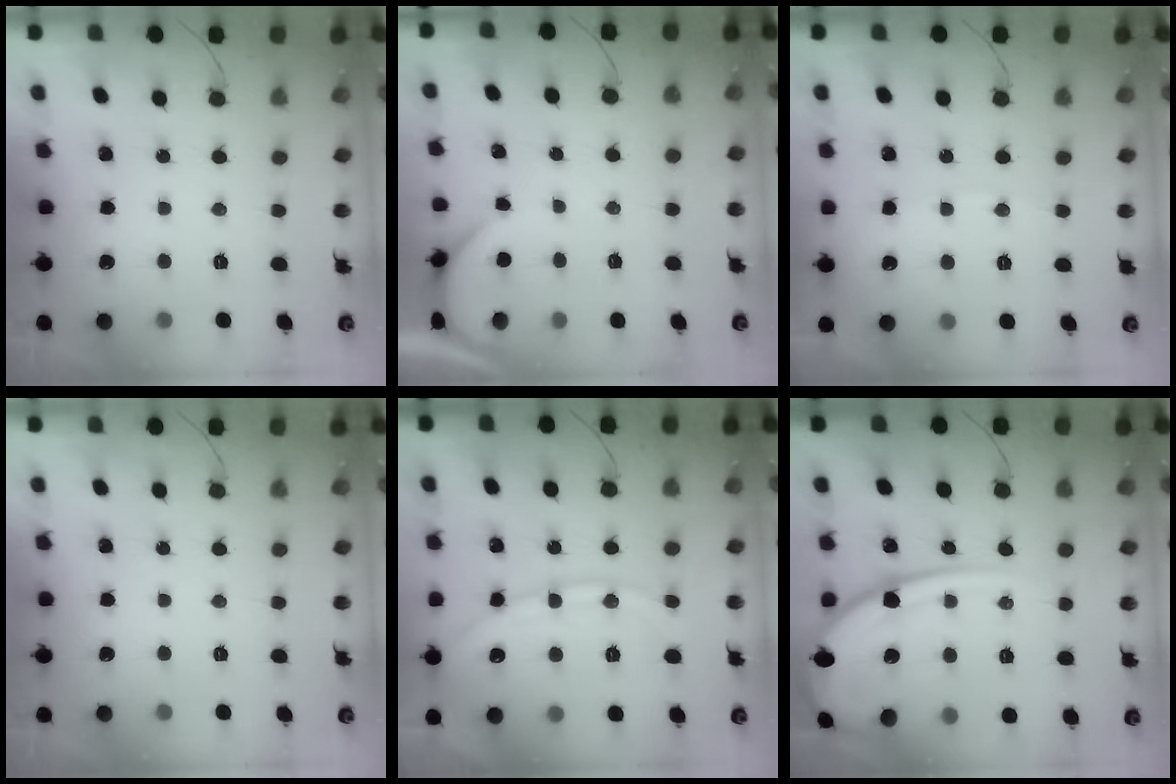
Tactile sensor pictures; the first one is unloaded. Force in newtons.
{"total": 2.1, "press": 2.1, "slide": 0.3}
{"total": 2.9, "press": 2.8, "slide": 0.4}
{"total": 0.0}
{"total": 9.7, "press": 9.6, "slide": 1.4}
{"total": 15.5, "press": 15.3, "slide": 2.0}